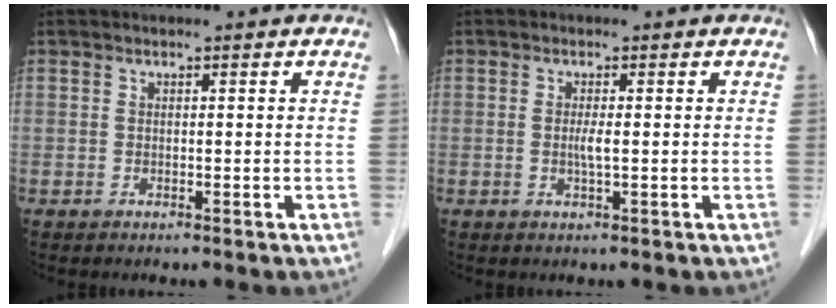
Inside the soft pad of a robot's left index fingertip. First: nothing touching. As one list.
[{"total": 1.7, "force": [-0.1, -0.1, 1.7], "torque": [-0.036, -0.002, -0.002]}]